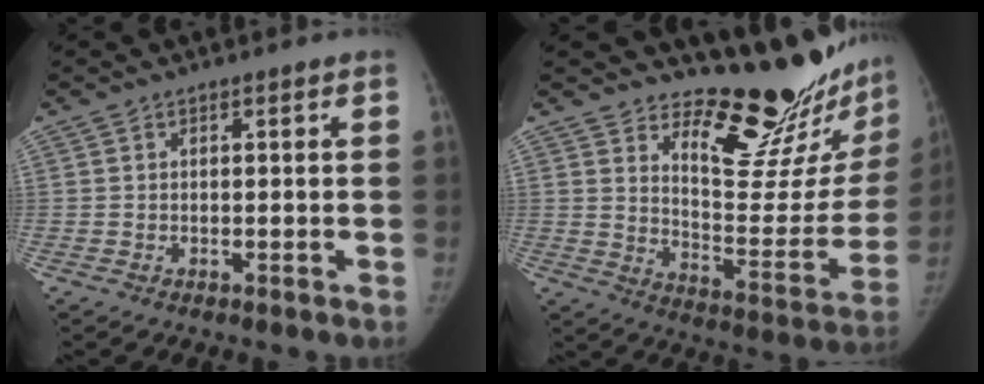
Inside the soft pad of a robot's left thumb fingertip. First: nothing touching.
{"total": 20.2, "force": [17.2, 5.1, 9.2], "torque": [-0.077, -0.172, 0.241]}